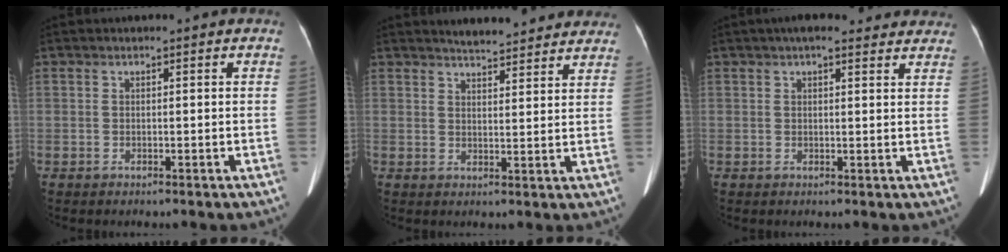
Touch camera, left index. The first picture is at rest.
{"total": 10.7, "force": [10.0, 2.0, 3.3], "torque": [-0.033, 0.007, 0.112]}
{"total": 9.9, "force": [8.4, 2.6, 4.6], "torque": [-0.045, 0.027, 0.092]}